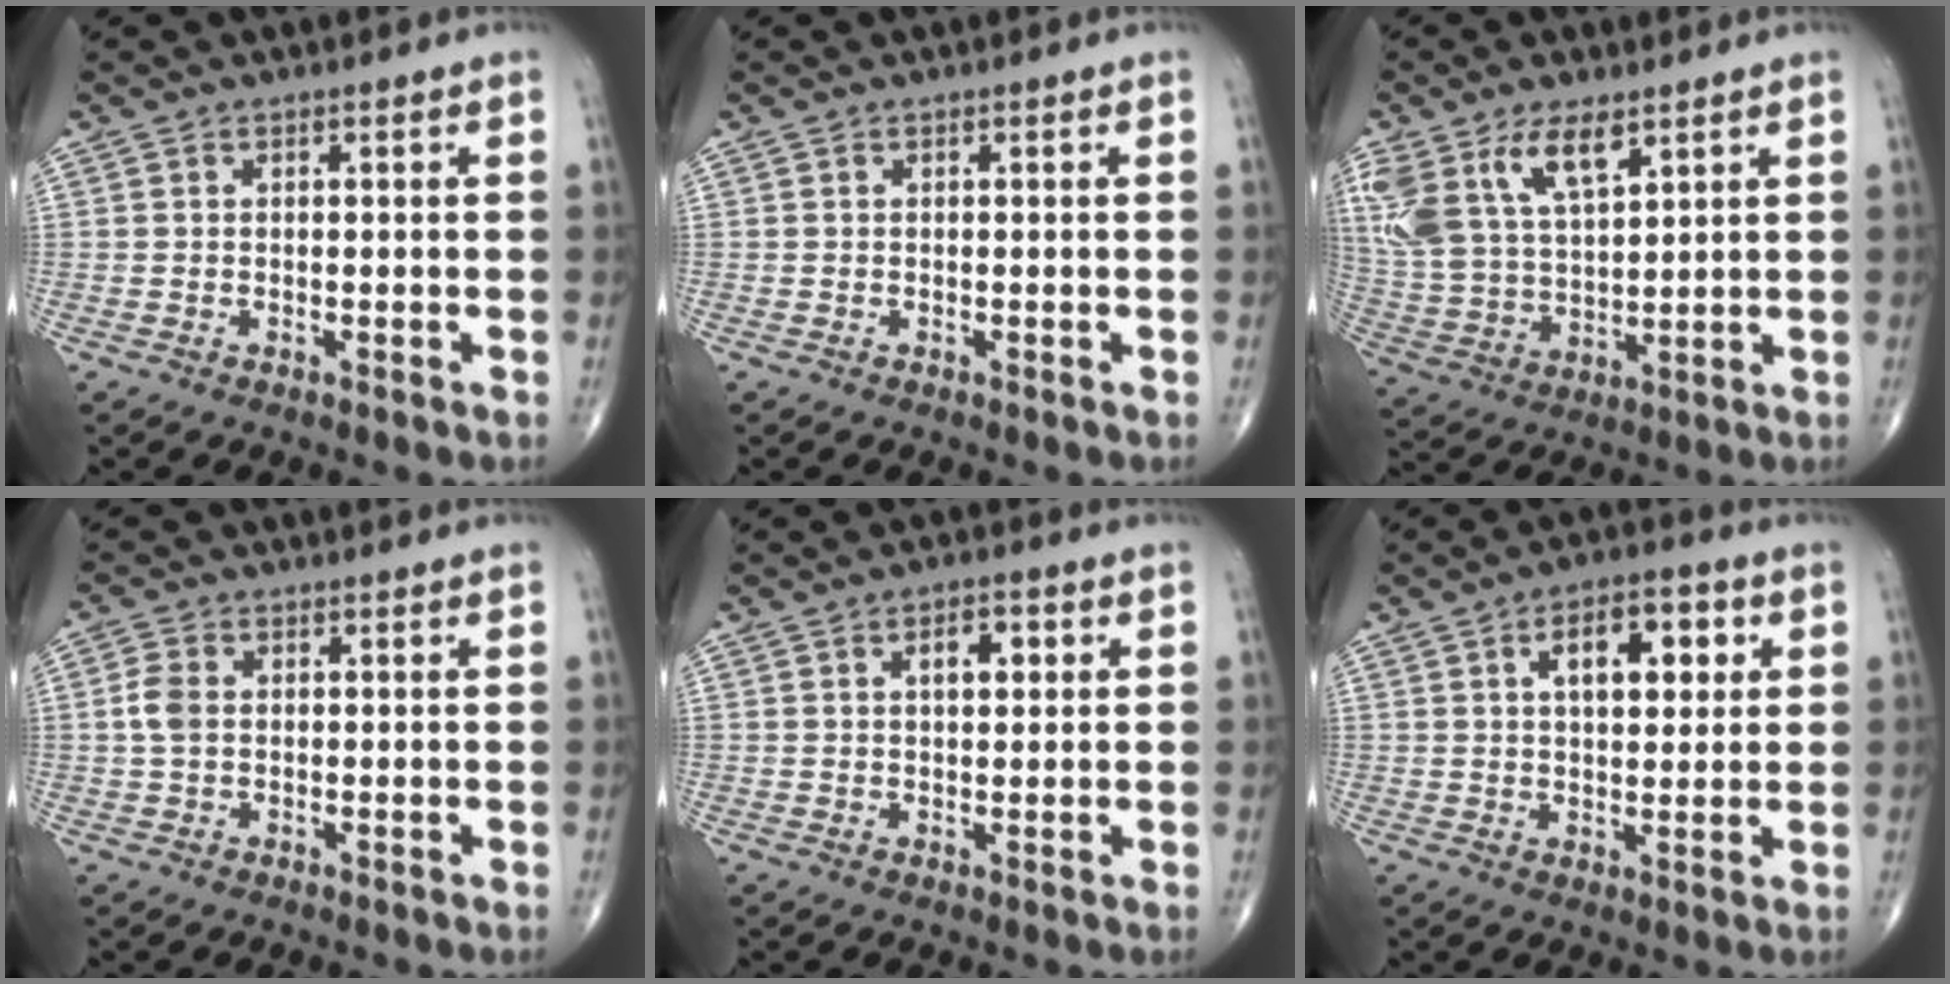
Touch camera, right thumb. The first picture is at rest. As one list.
[{"total": 0.0}, {"total": 14.8, "force": [7.9, 7.2, 10.2], "torque": [-0.199, -0.022, 0.163]}, {"total": 3.3, "force": [0.2, 2.3, 2.4], "torque": [-0.056, 0.005, -0.001]}, {"total": 4.7, "force": [1.4, 2.5, 3.7], "torque": [-0.044, 0.003, 0.019]}, {"total": 10.1, "force": [3.1, 5.3, 8.1], "torque": [-0.089, 0.003, 0.045]}]